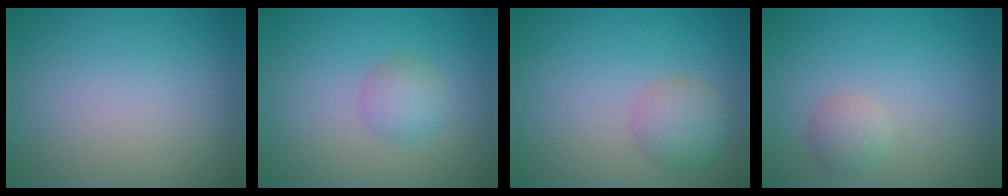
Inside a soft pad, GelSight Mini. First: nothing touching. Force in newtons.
{"total": 2.0, "press": 2.0, "slide": 0.2}
{"total": 2.8, "press": 2.8, "slide": 0.1}
{"total": 1.6, "press": 1.6, "slide": 0.0}